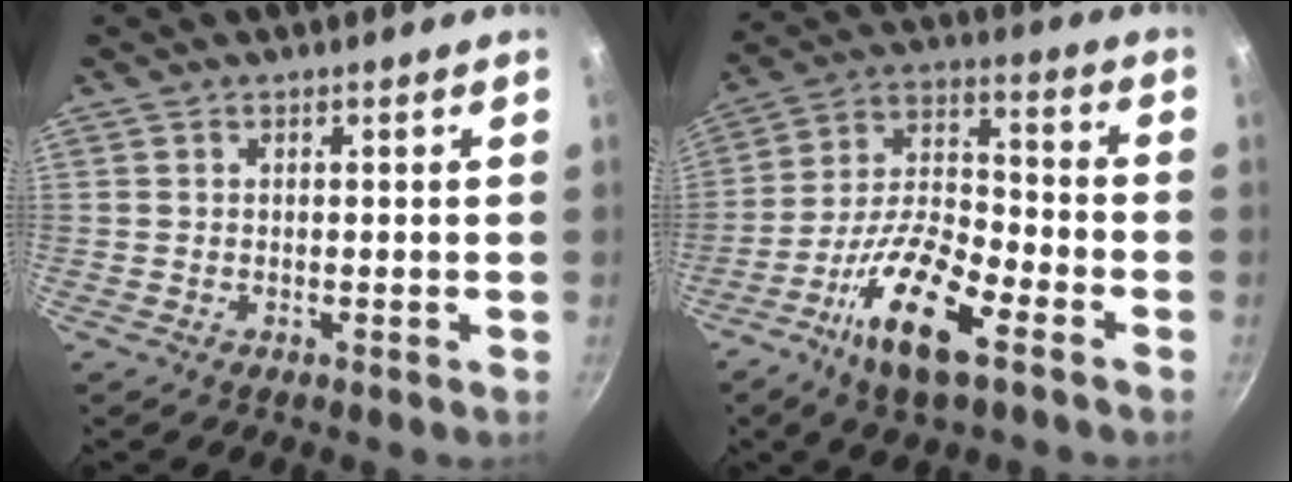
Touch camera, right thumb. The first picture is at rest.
{"total": 16.2, "force": [-8.5, 5.7, 12.6], "torque": [-0.232, 0.044, -0.166]}